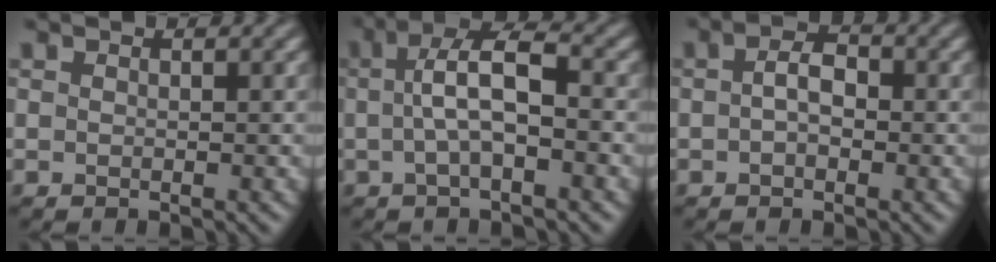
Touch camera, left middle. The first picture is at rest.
{"total": 4.9, "force": [0.2, 1.6, 4.6], "torque": [-0.084, 0.013, -0.002]}
{"total": 2.5, "force": [0.1, 1.4, 2.1], "torque": [-0.035, 0.006, -0.004]}